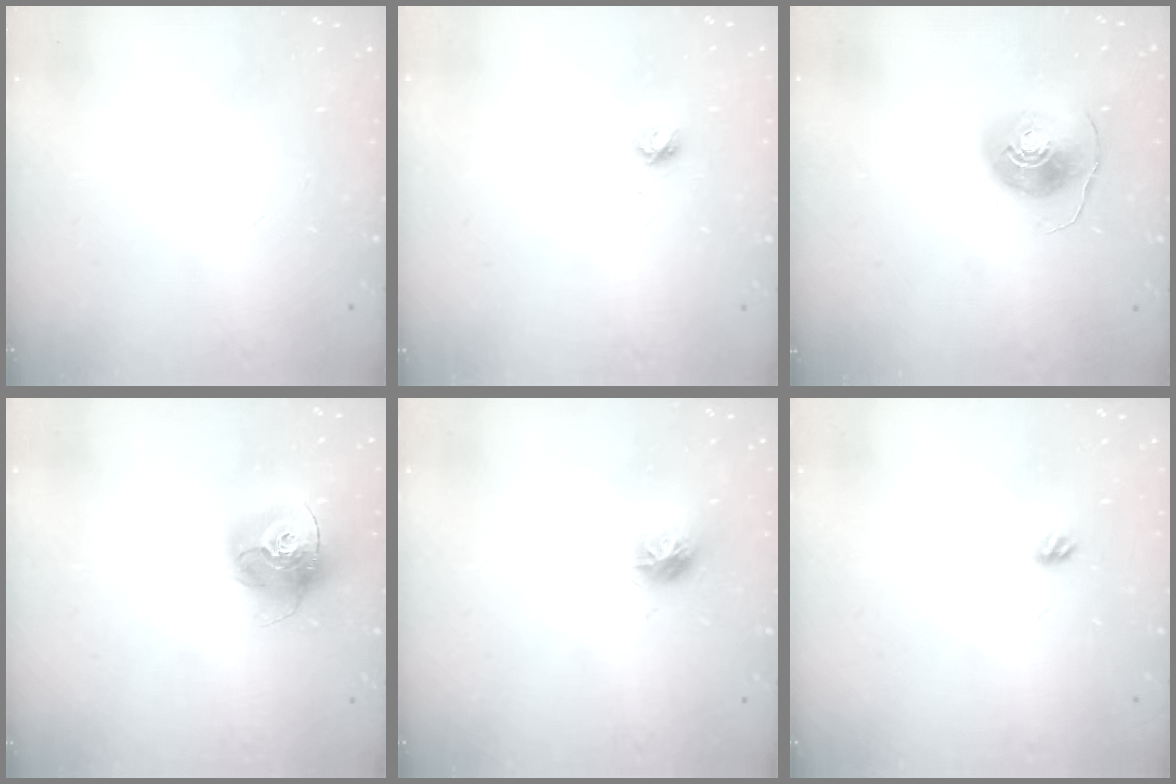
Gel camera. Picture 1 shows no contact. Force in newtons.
{"total": 3.7, "press": 3.7, "slide": 0.5}
{"total": 8.8, "press": 8.8, "slide": 0.6}
{"total": 15.2, "press": 15.2, "slide": 1.3}
{"total": 8.1, "press": 8.1, "slide": 0.2}
{"total": 3.5, "press": 3.4, "slide": 0.7}